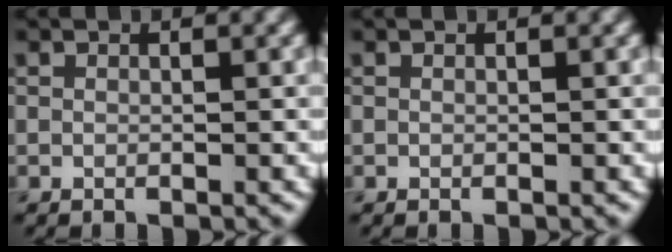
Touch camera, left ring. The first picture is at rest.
{"total": 0.0}